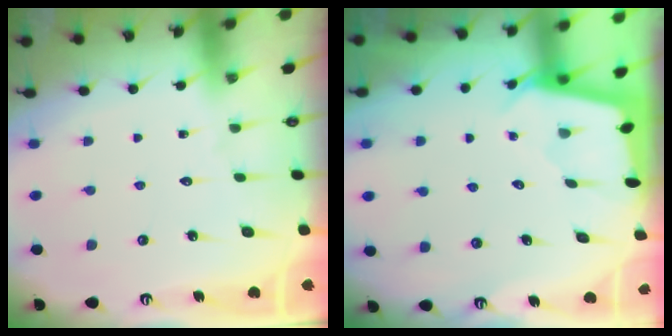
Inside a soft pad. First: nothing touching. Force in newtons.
{"total": 2.4, "press": 2.4, "slide": 0.3}